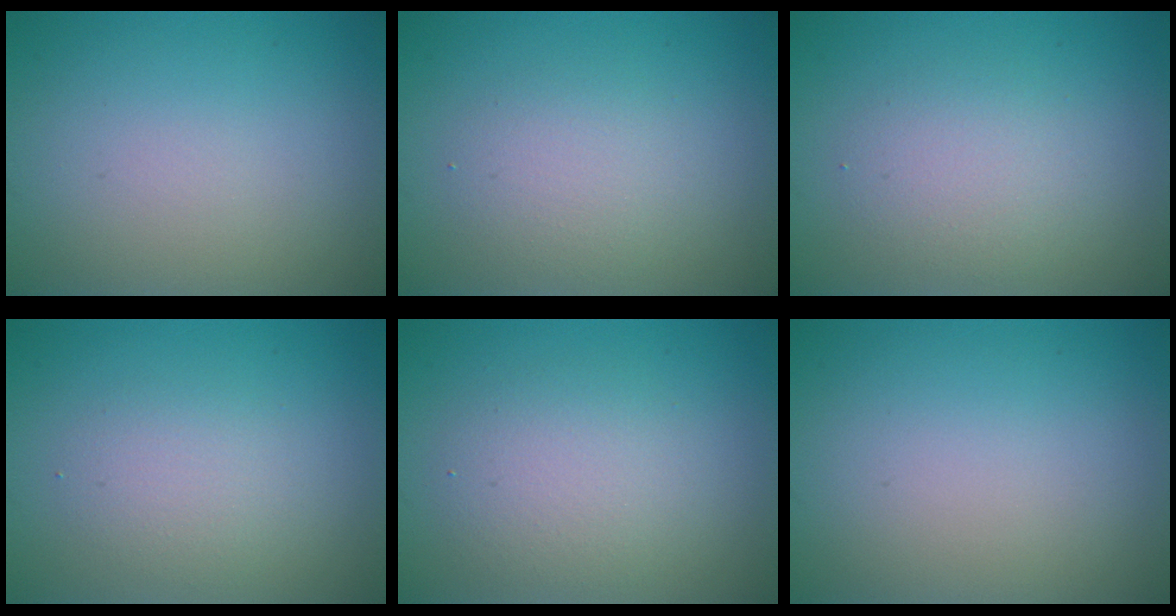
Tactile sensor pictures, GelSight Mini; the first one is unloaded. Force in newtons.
{"total": 2.4, "press": 2.4, "slide": 0.2}
{"total": 2.7, "press": 2.7, "slide": 0.1}
{"total": 2.2, "press": 2.2, "slide": 0.1}
{"total": 3.4, "press": 3.4, "slide": 0.5}
{"total": 0.0}